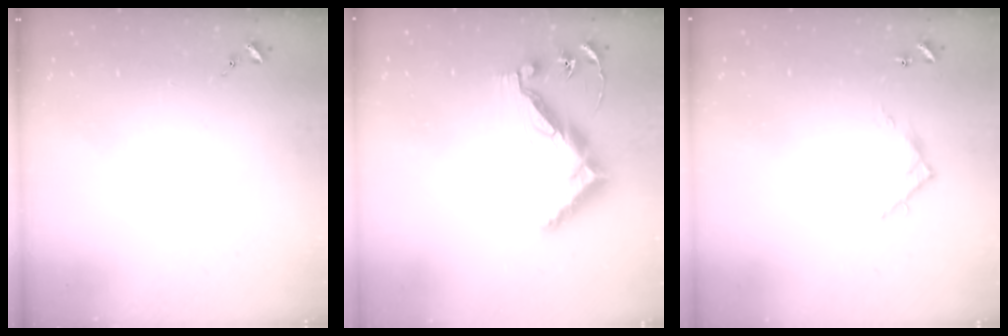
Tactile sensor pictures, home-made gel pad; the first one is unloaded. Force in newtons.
{"total": 13.0, "press": 13.0, "slide": 0.6}
{"total": 5.5, "press": 5.5, "slide": 0.3}